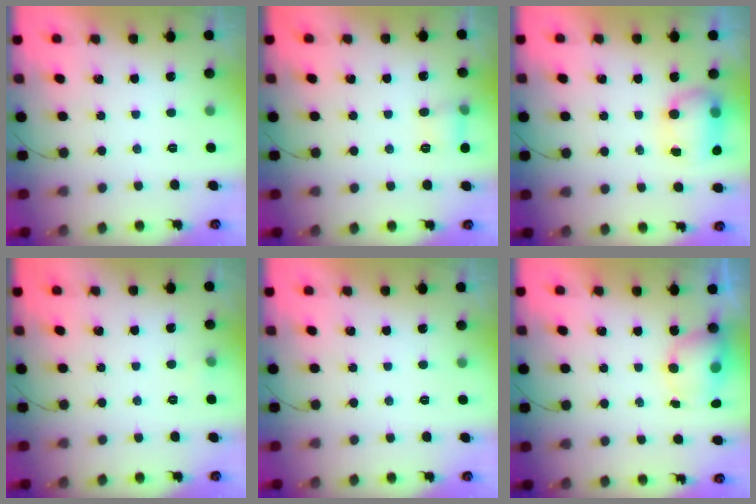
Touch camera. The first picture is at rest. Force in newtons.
{"total": 5.2, "press": 5.0, "slide": 1.7}
{"total": 8.4, "press": 8.3, "slide": 1.0}
{"total": 3.3, "press": 3.0, "slide": 1.4}
{"total": 0.0}
{"total": 5.8, "press": 5.7, "slide": 0.8}